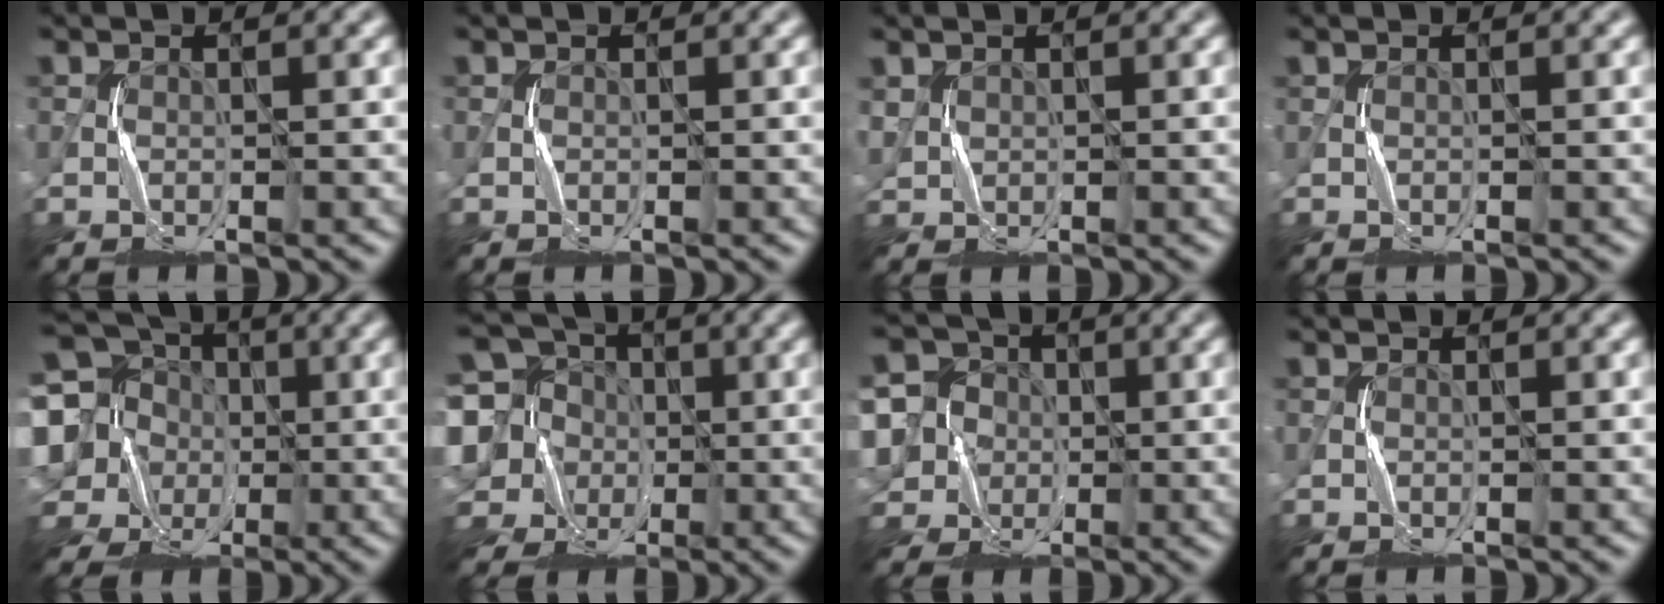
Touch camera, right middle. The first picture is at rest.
{"total": 0.0}
{"total": 1.2, "force": [0.6, 1.1, 0.2], "torque": [-0.010, -0.001, 0.017]}
{"total": 0.0}
{"total": 15.6, "force": [1.4, 13.7, 7.3], "torque": [-0.214, 0.034, -0.011]}
{"total": 13.1, "force": [1.8, 11.4, 6.2], "torque": [-0.181, 0.039, -0.004]}
{"total": 10.5, "force": [0.0, 9.6, 4.1], "torque": [-0.115, 0.033, -0.032]}
{"total": 0.0}